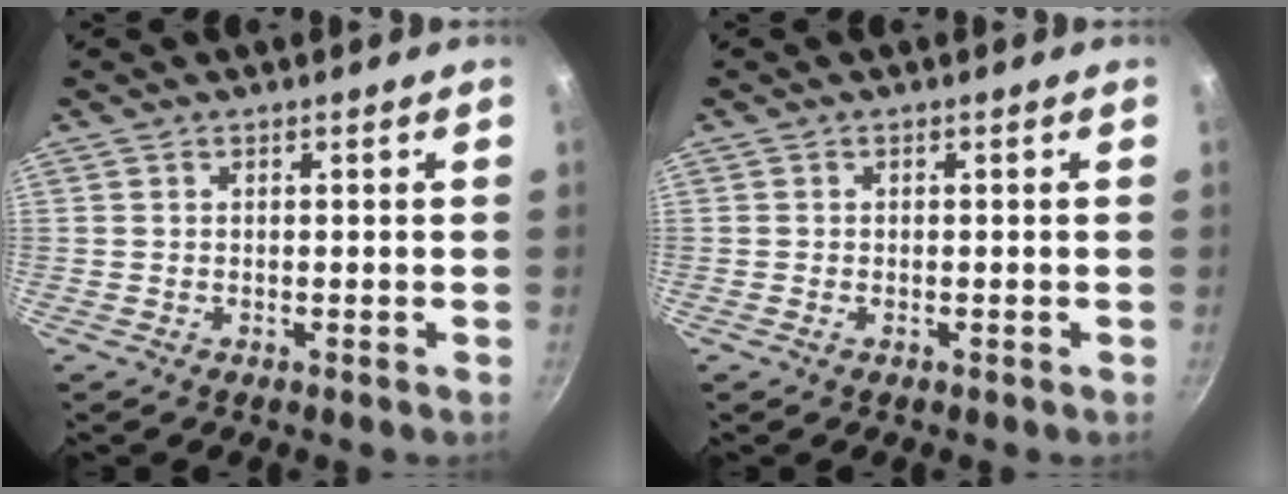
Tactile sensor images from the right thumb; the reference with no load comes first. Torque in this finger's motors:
{"motor_torque": [0.17, -0.06, 0.33, 0.09, 0.04]}